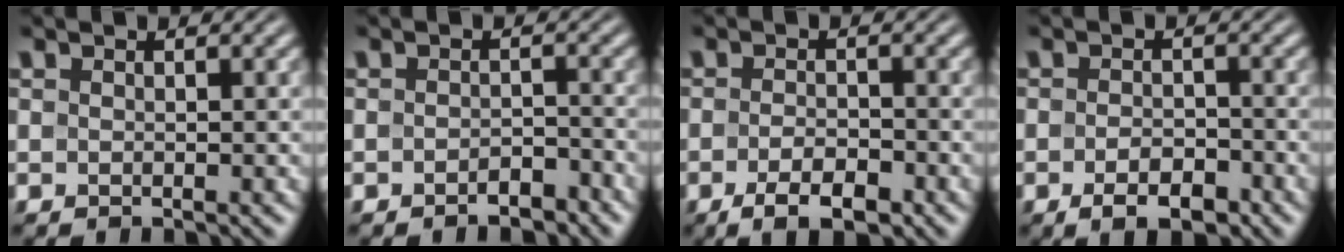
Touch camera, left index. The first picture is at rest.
{"total": 1.8, "force": [-1.4, 0.6, 0.9], "torque": [-0.012, 0.005, -0.024]}
{"total": 3.6, "force": [-1.9, 1.3, 2.7], "torque": [-0.049, -0.002, -0.034]}
{"total": 3.3, "force": [-1.8, 1.4, 2.3], "torque": [-0.036, -0.001, -0.030]}